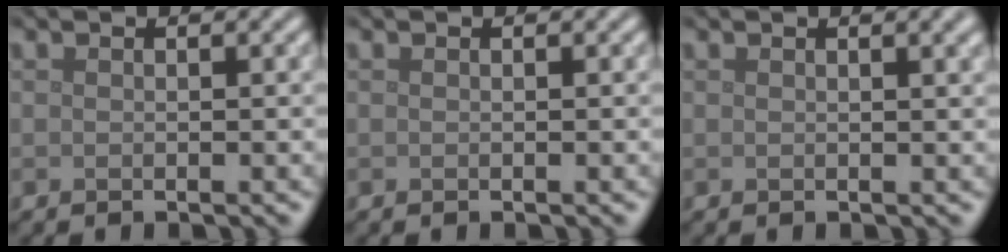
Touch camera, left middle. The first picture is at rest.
{"total": 0.0}
{"total": 2.2, "force": [1.2, 0.7, 1.7], "torque": [-0.010, 0.006, 0.013]}